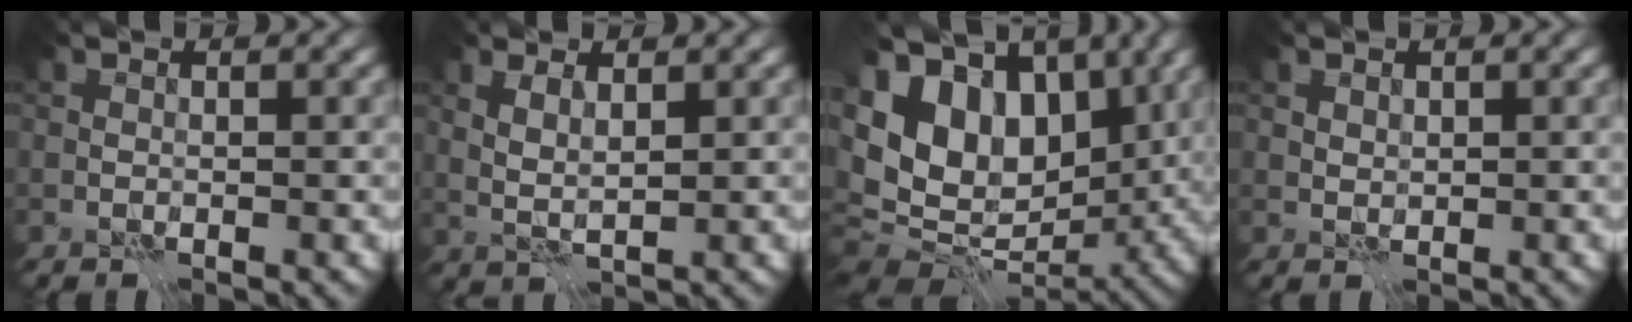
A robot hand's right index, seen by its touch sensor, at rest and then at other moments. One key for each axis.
{"total": 2.0, "fx": 1.1, "fy": 0.4, "fz": 1.6, "tx": -0.037, "ty": 0.000, "tz": 0.026}
{"total": 13.6, "fx": 3.1, "fy": 8.7, "fz": 9.9, "tx": -0.193, "ty": 0.012, "tz": 0.056}
{"total": 0.7, "fx": 0.7, "fy": 0.3, "fz": 0.1, "tx": -0.002, "ty": 0.000, "tz": 0.015}